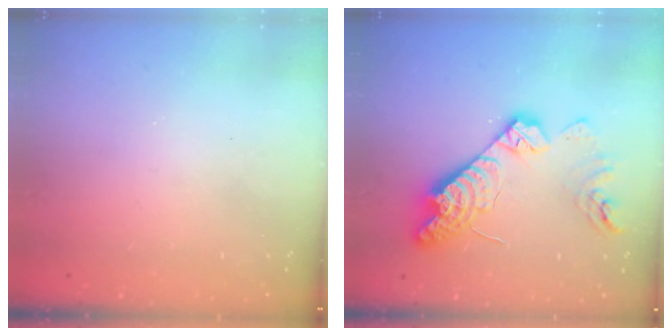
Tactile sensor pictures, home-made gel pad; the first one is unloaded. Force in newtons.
{"total": 16.4, "press": 16.4, "slide": 1.0}